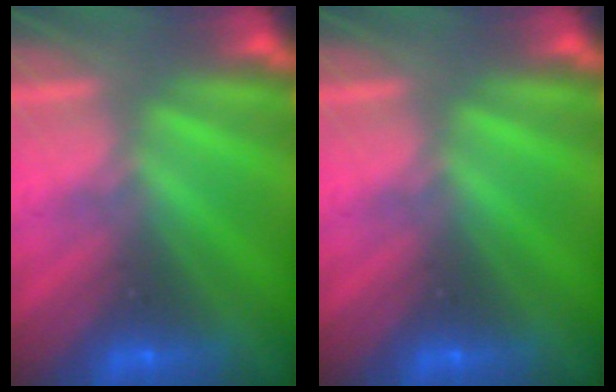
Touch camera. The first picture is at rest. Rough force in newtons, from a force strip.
{"total": 0.0}